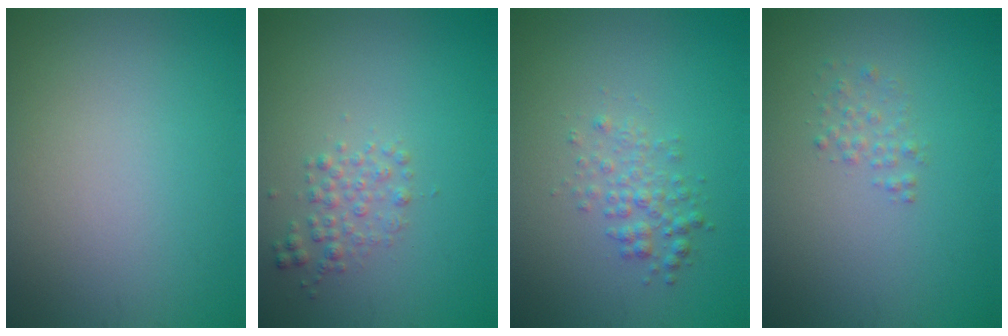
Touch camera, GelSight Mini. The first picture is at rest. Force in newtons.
{"total": 1.7, "press": 1.7, "slide": 0.1}
{"total": 2.0, "press": 2.0, "slide": 0.1}
{"total": 1.2, "press": 1.2, "slide": 0.0}